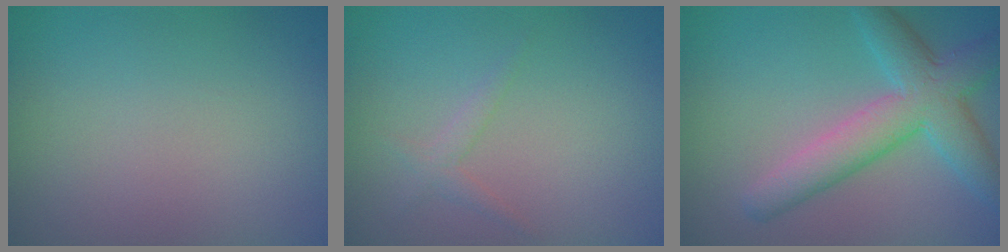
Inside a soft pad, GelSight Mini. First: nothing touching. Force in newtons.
{"total": 1.1, "press": 1.1, "slide": 0.1}
{"total": 6.1, "press": 6.1, "slide": 0.1}